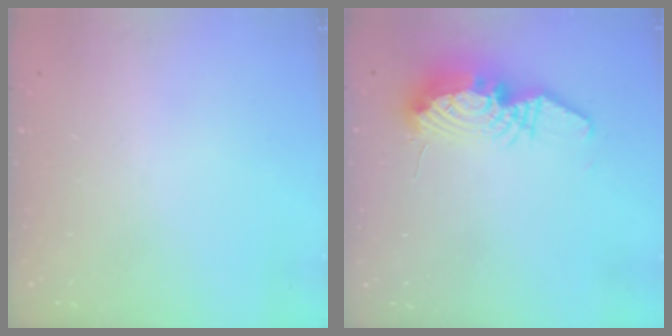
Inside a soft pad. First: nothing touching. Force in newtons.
{"total": 13.3, "press": 13.2, "slide": 1.7}